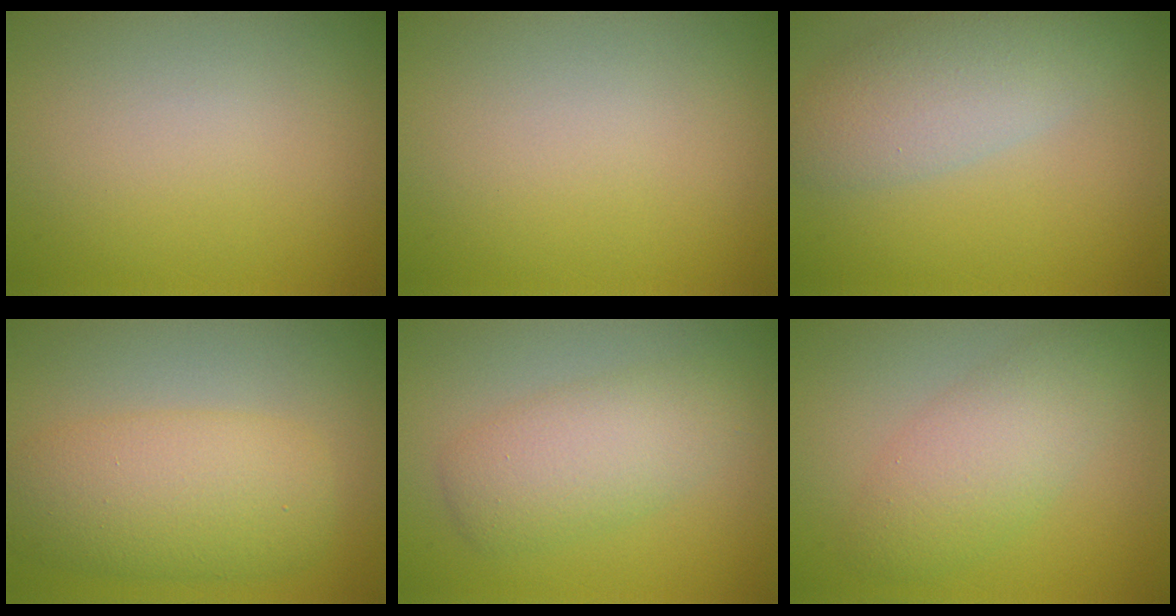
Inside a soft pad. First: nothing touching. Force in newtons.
{"total": 0.0}
{"total": 5.2, "press": 5.2, "slide": 0.5}
{"total": 6.5, "press": 6.5, "slide": 0.1}
{"total": 4.3, "press": 4.3, "slide": 0.2}
{"total": 4.6, "press": 4.6, "slide": 0.2}